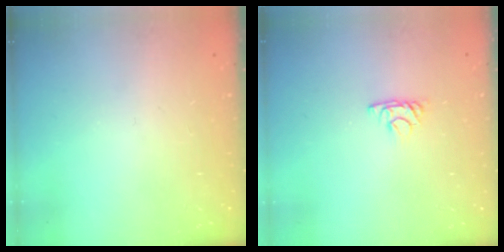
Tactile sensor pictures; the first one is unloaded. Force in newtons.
{"total": 4.3, "press": 4.3, "slide": 0.7}